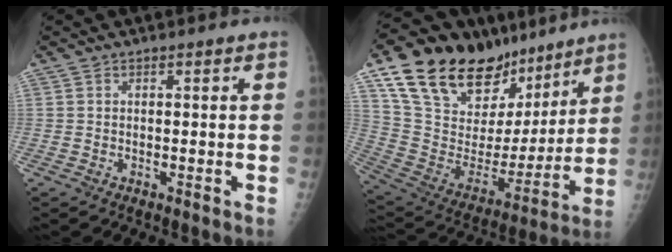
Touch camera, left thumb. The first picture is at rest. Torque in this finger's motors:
{"motor_torque": [1.94, 1.78, 1.49, -1.28, 0.11]}